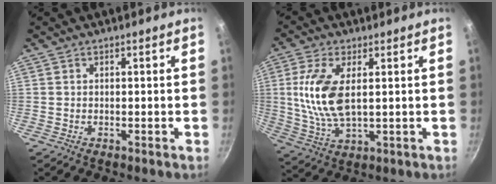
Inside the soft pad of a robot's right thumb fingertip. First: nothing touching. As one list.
[{"total": 12.0, "force": [1.8, 5.5, 10.5], "torque": [-0.230, -0.009, 0.042]}]